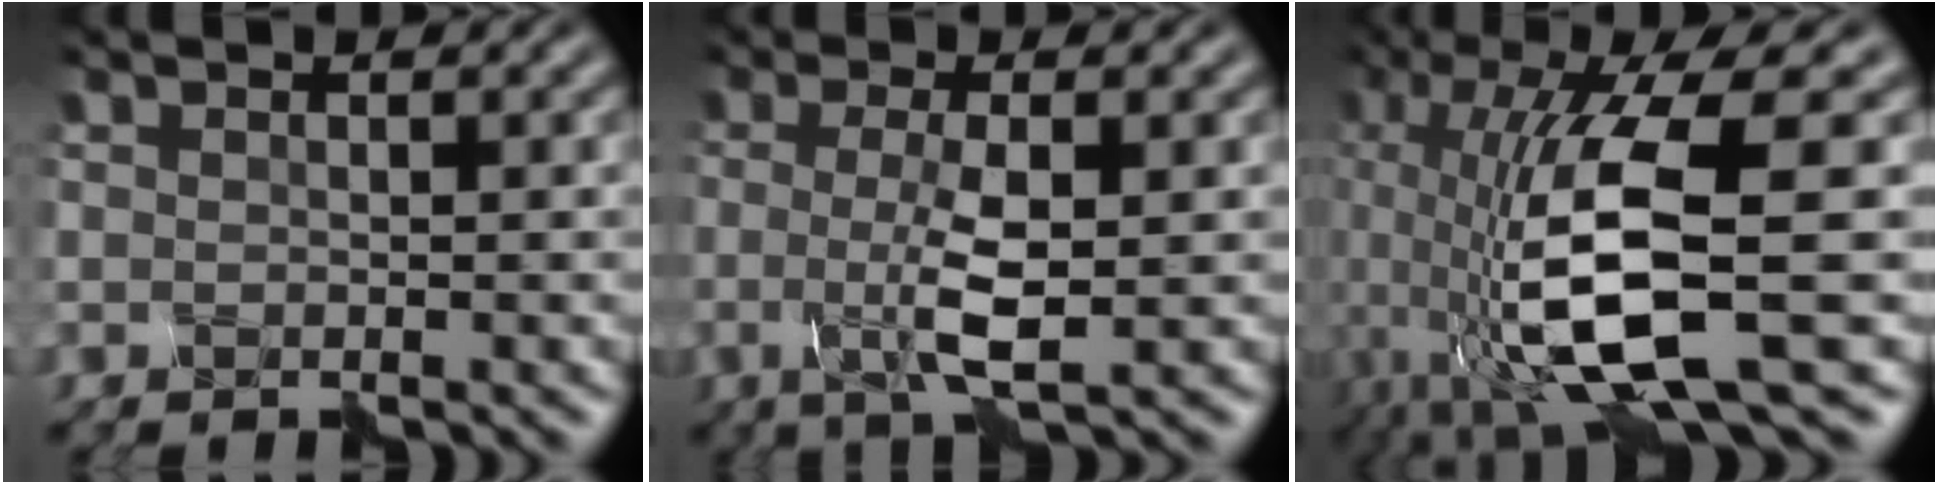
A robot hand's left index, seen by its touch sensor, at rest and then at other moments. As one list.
[{"total": 4.2, "force": [-0.7, 0.6, 4.1], "torque": [-0.096, -0.006, -0.010]}, {"total": 12.0, "force": [-2.4, 2.9, 11.5], "torque": [-0.235, -0.012, -0.038]}]